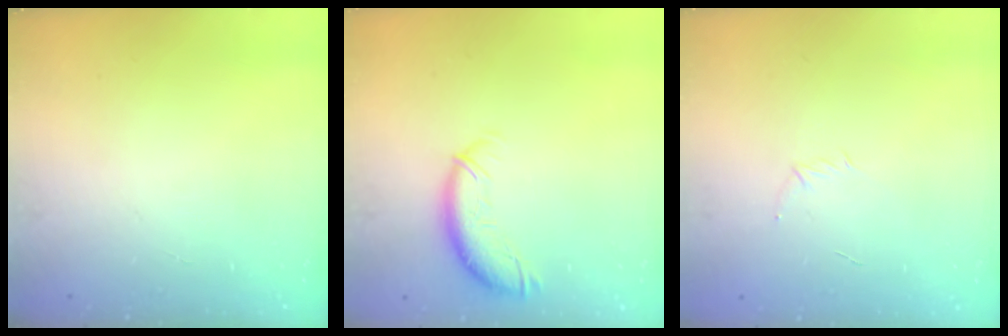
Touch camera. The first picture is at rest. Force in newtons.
{"total": 10.0, "press": 9.9, "slide": 0.8}
{"total": 3.2, "press": 3.1, "slide": 0.7}